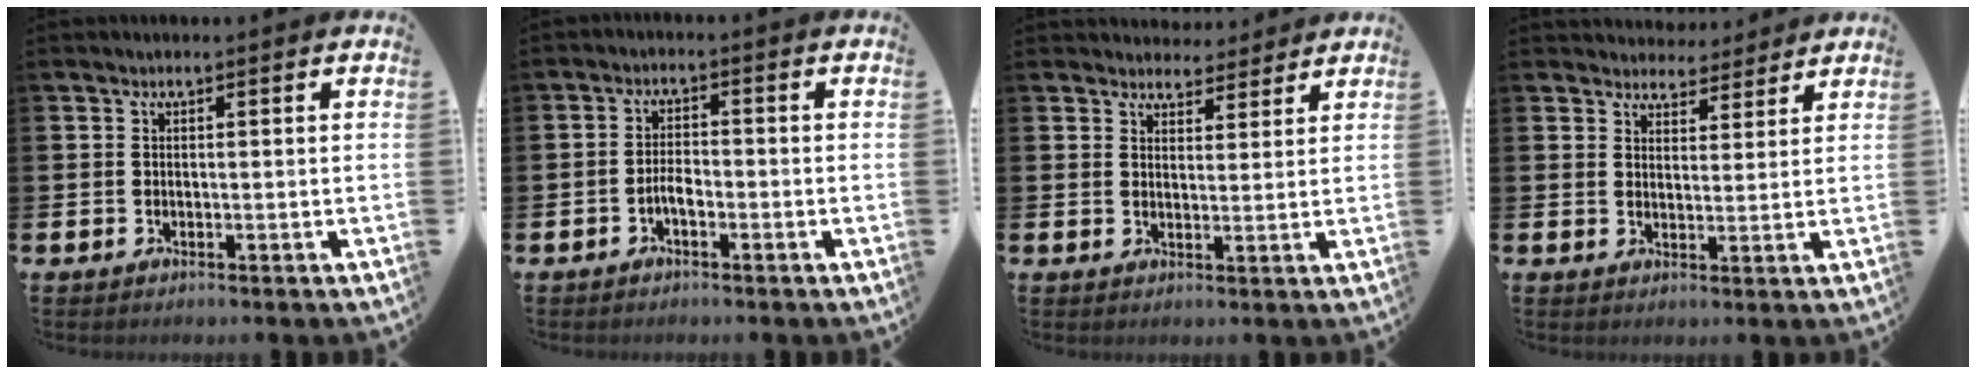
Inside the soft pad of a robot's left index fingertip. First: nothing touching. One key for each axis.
{"total": 2.4, "fx": -1.1, "fy": 1.0, "fz": 1.8, "tx": -0.034, "ty": 0.004, "tz": -0.022}
{"total": 3.9, "fx": 3.7, "fy": 1.3, "fz": -0.2, "tx": 0.002, "ty": -0.020, "tz": 0.067}
{"total": 4.0, "fx": 3.8, "fy": 1.3, "fz": -0.4, "tx": 0.002, "ty": -0.027, "tz": 0.067}